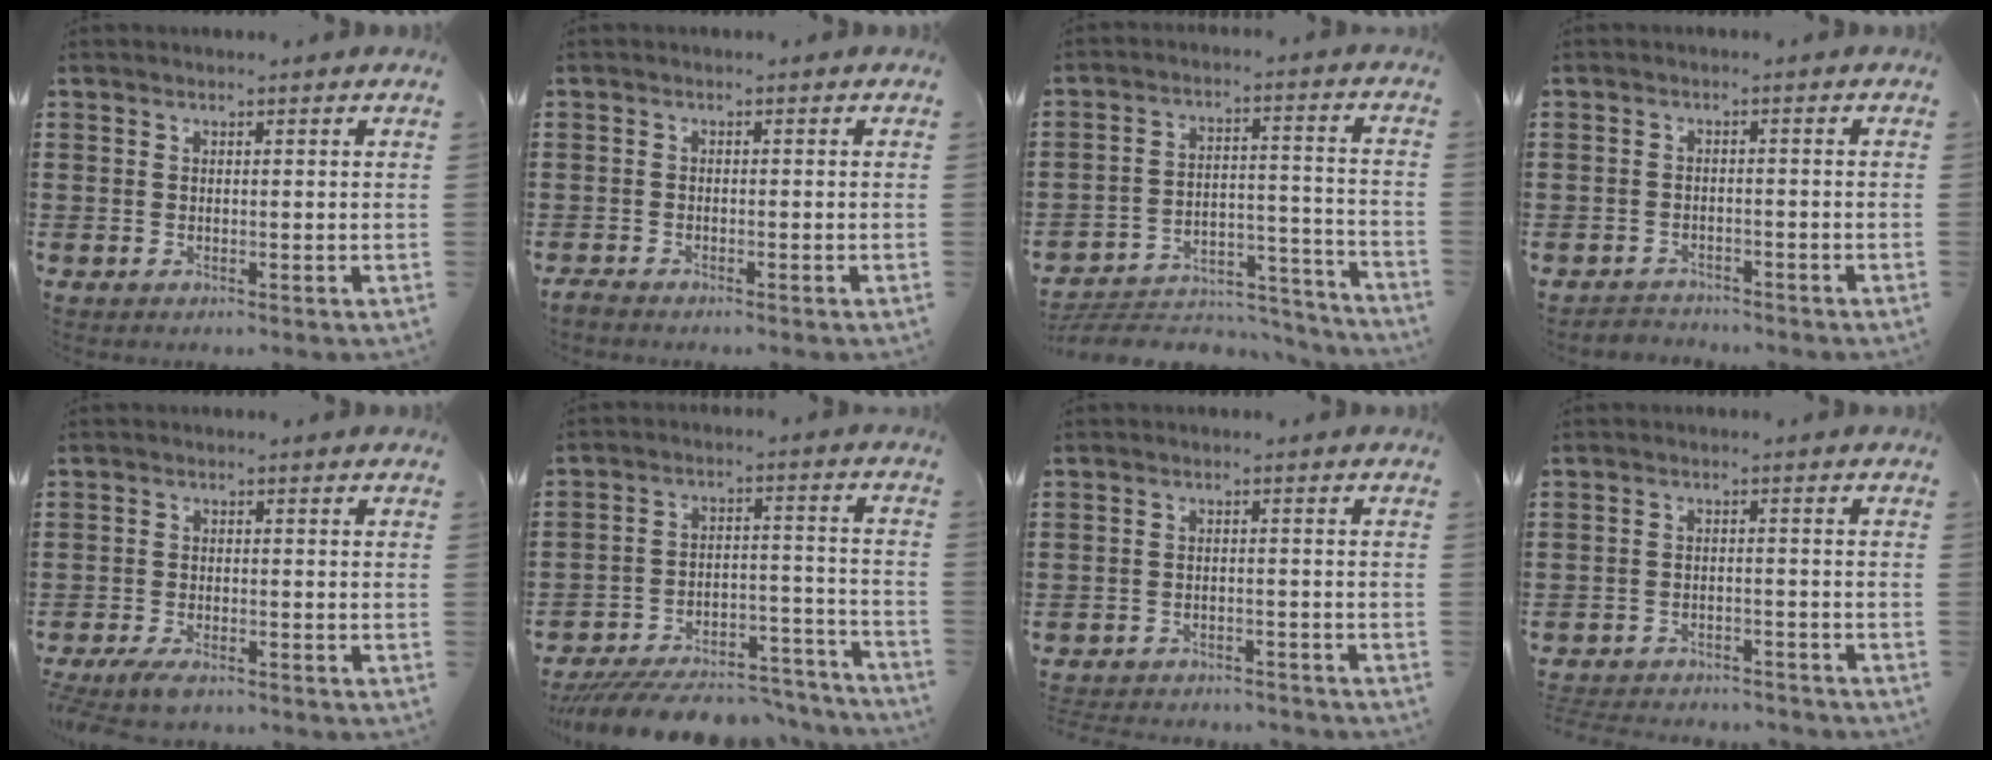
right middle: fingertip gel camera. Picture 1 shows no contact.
{"total": 1.1, "force": [-1.1, 0.2, 0.2], "torque": [-0.006, 0.000, -0.023]}
{"total": 5.6, "force": [-5.2, 1.5, 1.4], "torque": [-0.019, 0.013, -0.104]}
{"total": 2.1, "force": [-2.1, 0.5, -0.3], "torque": [-0.002, 0.001, -0.048]}
{"total": 2.7, "force": [-2.4, 0.4, 1.1], "torque": [-0.036, -0.004, -0.053]}
{"total": 8.0, "force": [-7.5, 2.0, 1.9], "torque": [-0.022, 0.025, -0.143]}
{"total": 2.8, "force": [-2.8, 0.3, -0.1], "torque": [-0.005, -0.001, -0.060]}
{"total": 3.2, "force": [-3.2, 0.3, 0.0], "torque": [-0.006, 0.001, -0.070]}